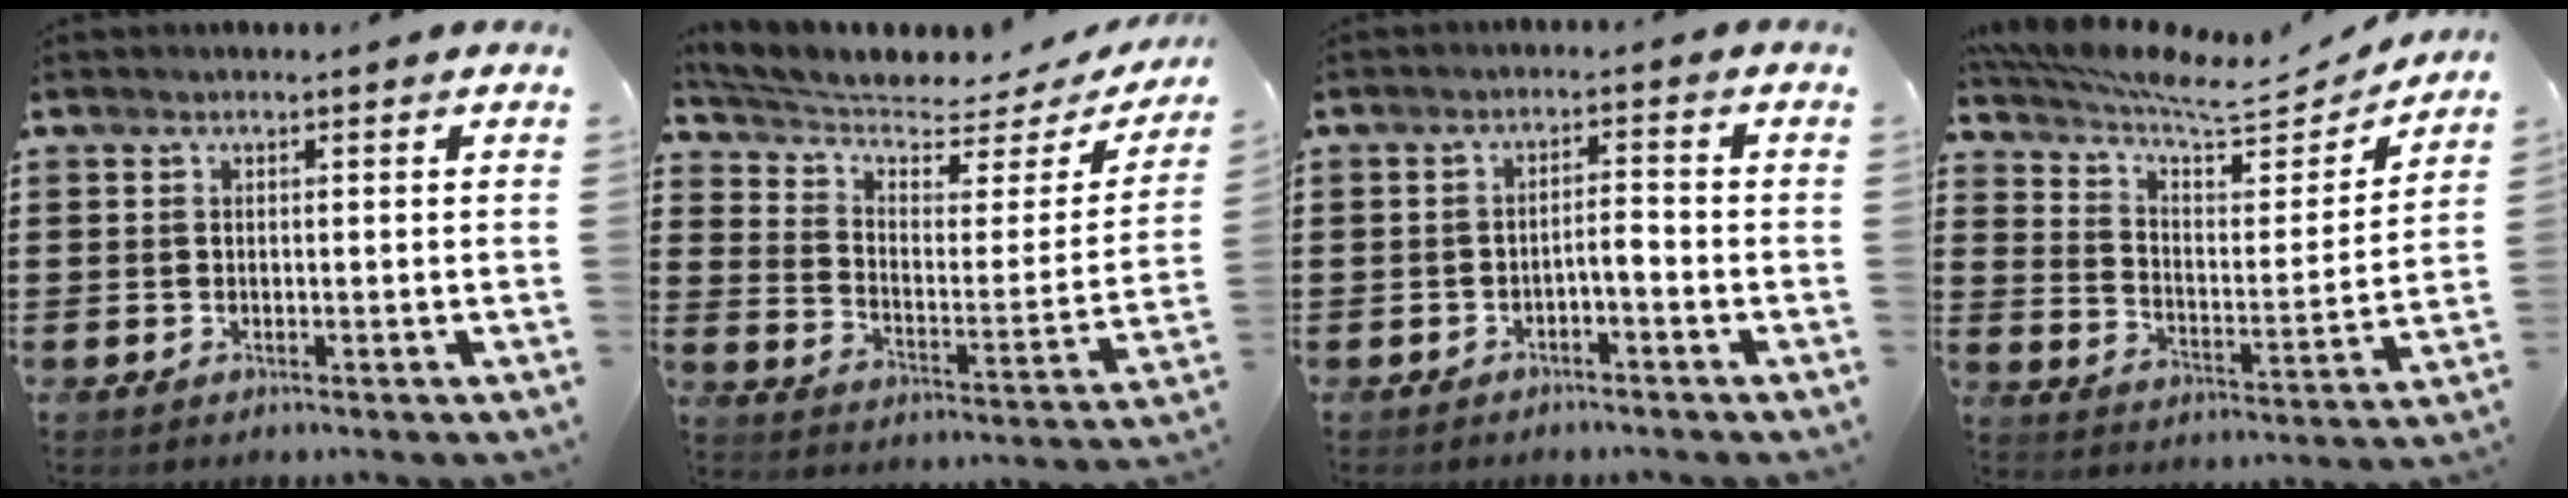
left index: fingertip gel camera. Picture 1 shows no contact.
{"total": 4.5, "force": [3.7, 1.6, 2.0], "torque": [-0.062, -0.031, 0.058]}
{"total": 2.3, "force": [-2.0, 0.4, 1.2], "torque": [-0.027, 0.005, -0.044]}
{"total": 7.7, "force": [6.8, 1.5, 3.1], "torque": [-0.086, -0.048, 0.112]}